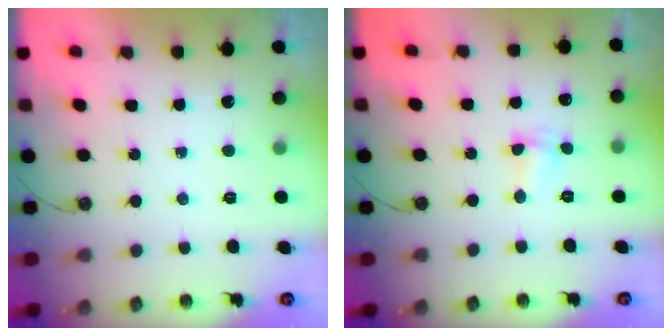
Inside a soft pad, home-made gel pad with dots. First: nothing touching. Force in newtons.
{"total": 1.7, "press": 1.5, "slide": 0.7}